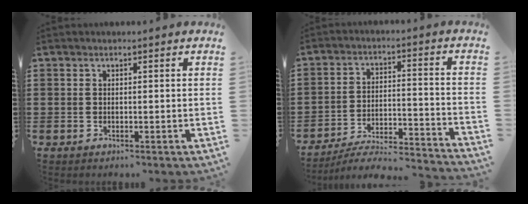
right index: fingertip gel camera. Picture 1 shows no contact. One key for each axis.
{"total": 4.9, "fx": -4.6, "fy": 0.3, "fz": 1.5, "tx": -0.034, "ty": -0.011, "tz": -0.095}